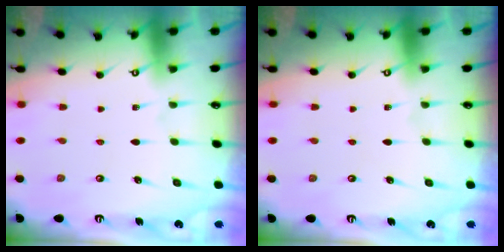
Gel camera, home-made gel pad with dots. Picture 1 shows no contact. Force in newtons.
{"total": 0.0}